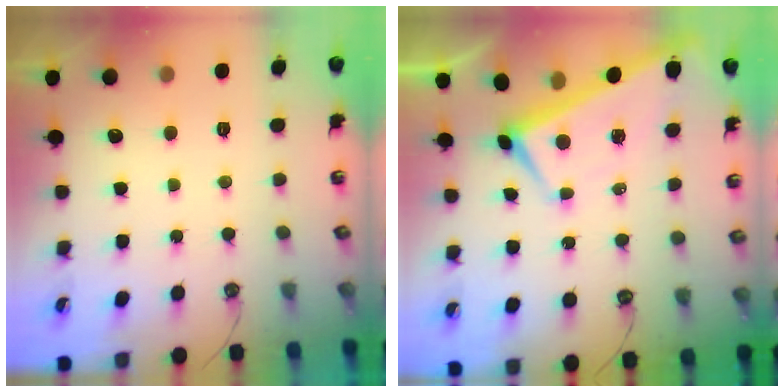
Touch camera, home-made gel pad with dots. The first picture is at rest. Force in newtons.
{"total": 1.8, "press": 1.7, "slide": 0.5}